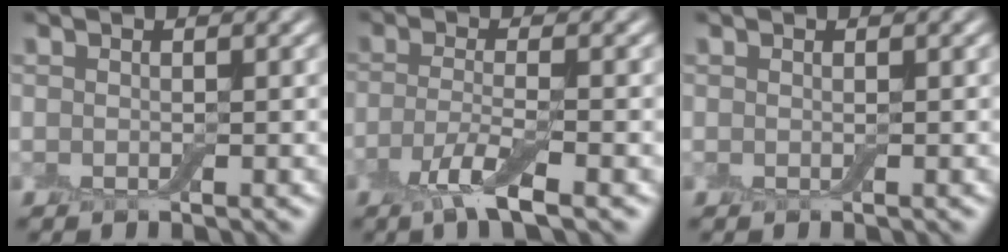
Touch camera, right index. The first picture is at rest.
{"total": 3.8, "force": [-1.9, 0.7, 3.2], "torque": [-0.065, -0.007, -0.045]}
{"total": 0.0}